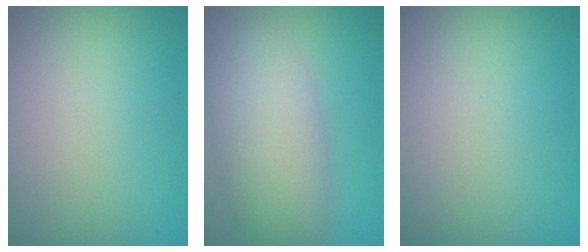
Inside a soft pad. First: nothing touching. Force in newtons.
{"total": 6.8, "press": 6.8, "slide": 0.2}
{"total": 0.0}